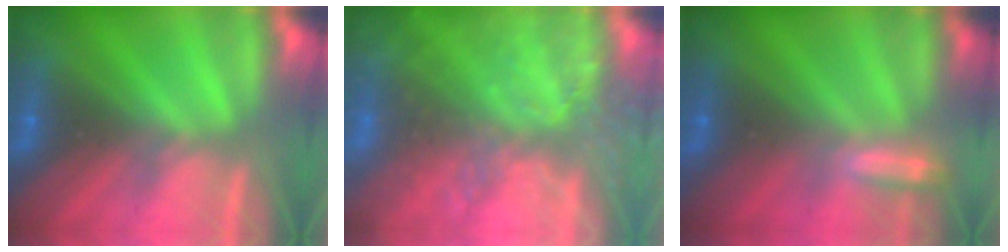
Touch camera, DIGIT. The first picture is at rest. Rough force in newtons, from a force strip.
{"total": 7.2}
{"total": 1.9}